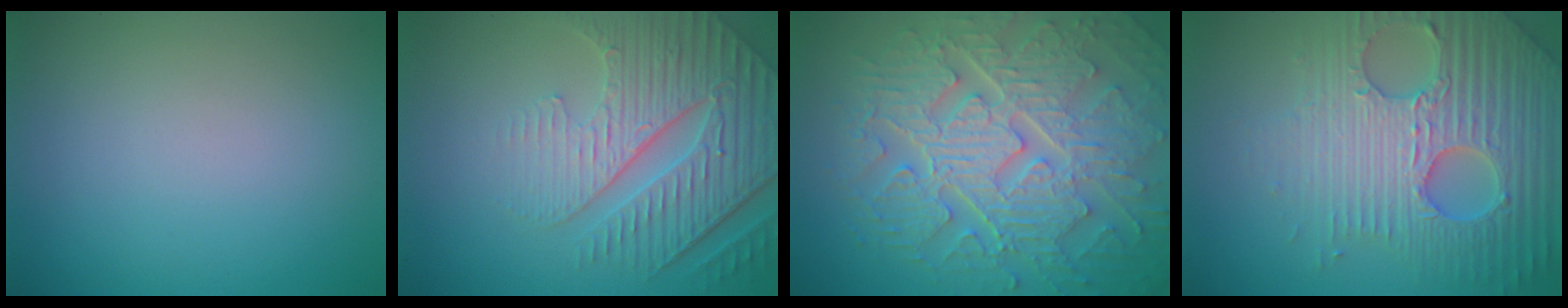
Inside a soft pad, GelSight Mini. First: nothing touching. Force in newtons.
{"total": 7.0, "press": 5.4, "slide": 4.5}
{"total": 10.4, "press": 7.1, "slide": 7.5}
{"total": 7.2, "press": 7.0, "slide": 1.7}